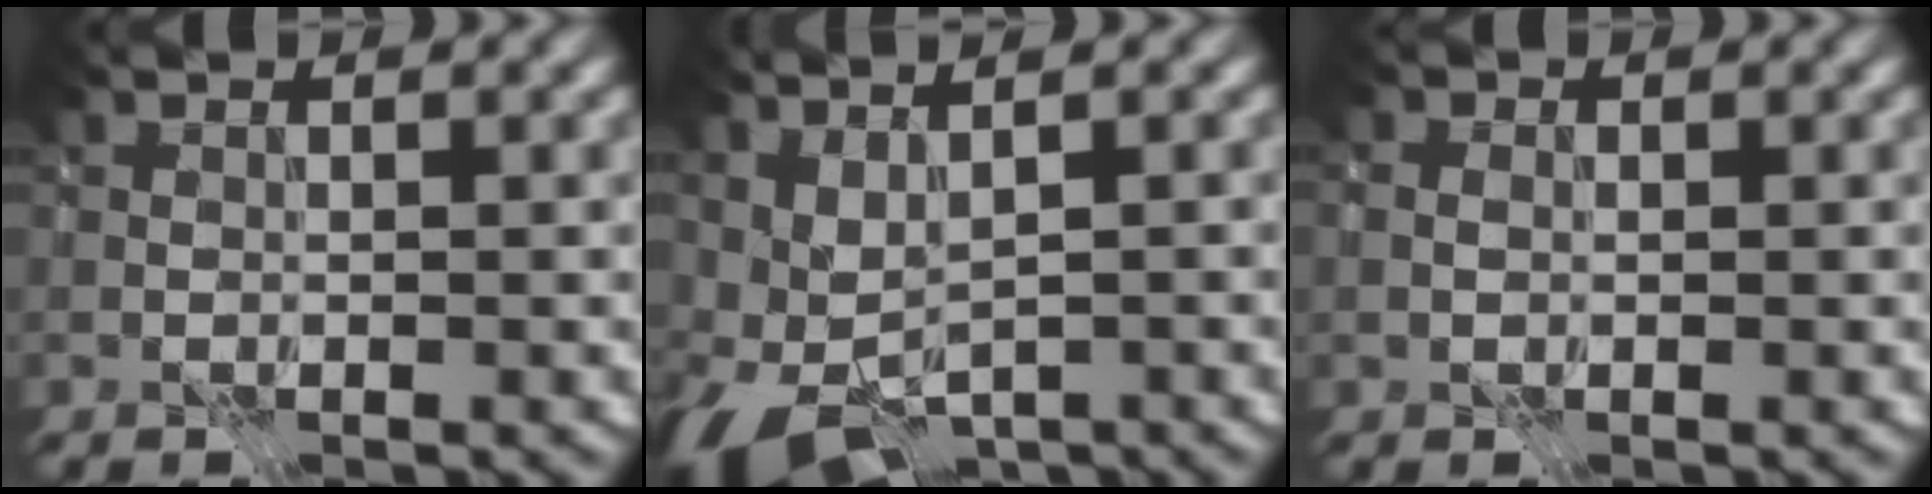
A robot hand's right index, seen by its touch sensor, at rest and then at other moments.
{"total": 6.2, "force": [-1.9, 2.8, 5.2], "torque": [-0.102, -0.019, -0.009]}
{"total": 1.0, "force": [-0.2, 0.8, 0.4], "torque": [-0.008, 0.000, -0.003]}